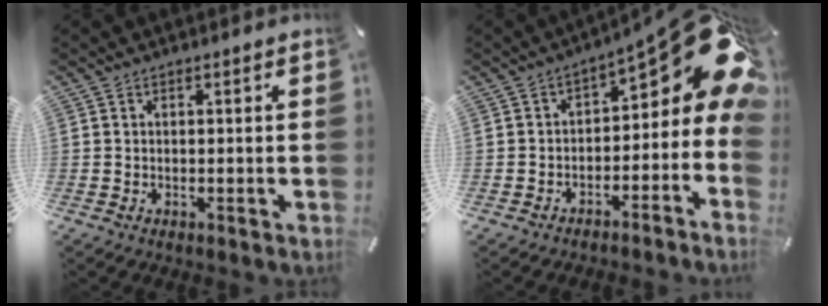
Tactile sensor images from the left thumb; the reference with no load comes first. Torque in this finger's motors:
{"motor_torque": [1.58, 3.43, 0.22, 0.07, 0.03]}